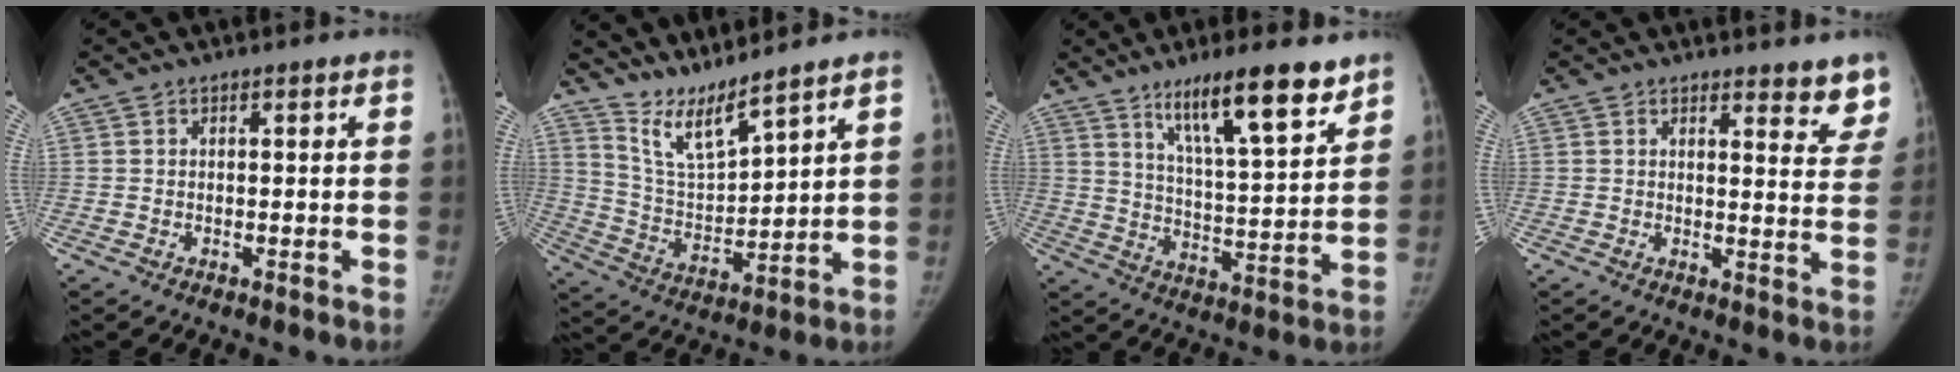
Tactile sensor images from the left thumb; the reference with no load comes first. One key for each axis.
{"total": 9.2, "fx": 8.3, "fy": 0.3, "fz": 3.9, "tx": -0.075, "ty": -0.069, "tz": 0.177}
{"total": 15.3, "fx": 10.4, "fy": 3.0, "fz": 10.9, "tx": -0.156, "ty": -0.060, "tz": 0.176}
{"total": 7.3, "fx": 6.3, "fy": 2.3, "fz": 2.8, "tx": 0.008, "ty": -0.041, "tz": 0.058}